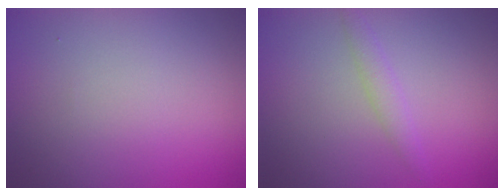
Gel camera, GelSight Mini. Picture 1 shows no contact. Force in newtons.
{"total": 1.4, "press": 1.4, "slide": 0.0}